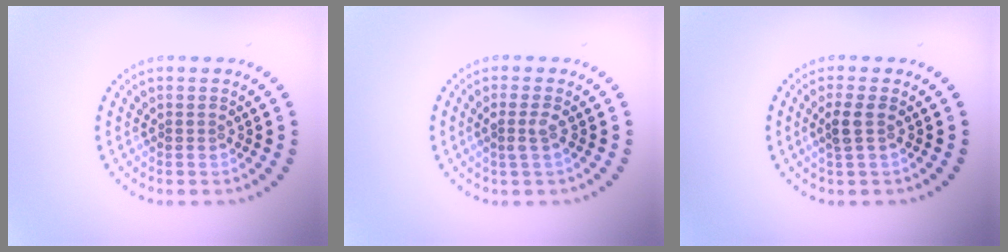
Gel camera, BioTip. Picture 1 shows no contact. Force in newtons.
{"total": 1.3, "press": 1.1, "slide": 0.8}
{"total": 1.7, "press": 1.5, "slide": 0.8}